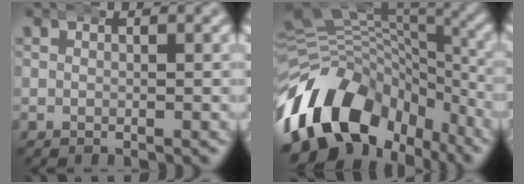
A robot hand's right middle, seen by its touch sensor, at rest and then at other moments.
{"total": 15.2, "force": [-4.6, 10.8, 9.6], "torque": [-0.188, -0.028, -0.065]}